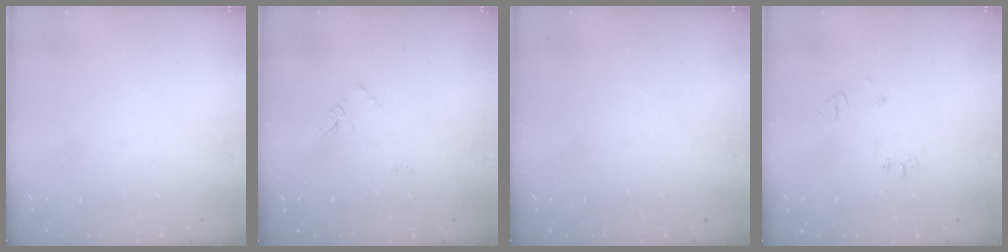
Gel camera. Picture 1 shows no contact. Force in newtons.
{"total": 4.3, "press": 4.3, "slide": 0.5}
{"total": 0.0}
{"total": 4.9, "press": 4.8, "slide": 0.7}